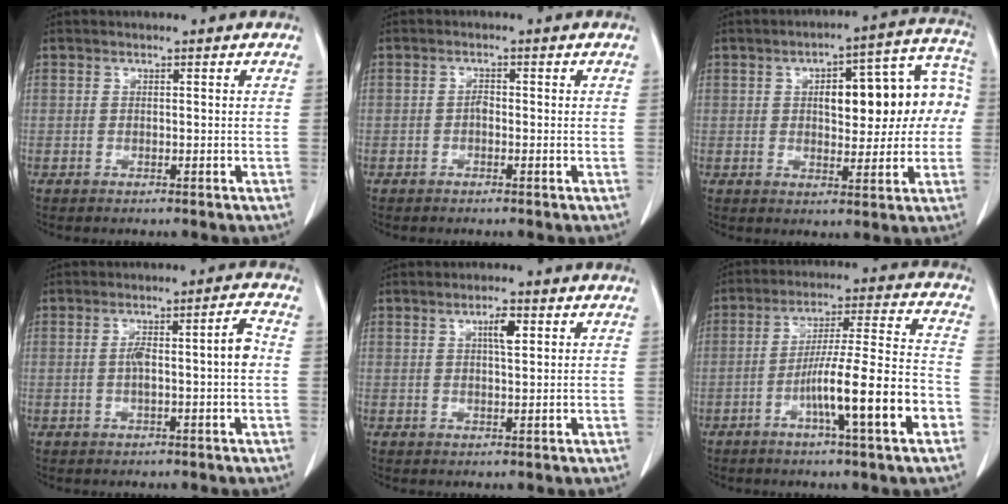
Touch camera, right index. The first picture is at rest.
{"total": 1.1, "force": [-0.3, 0.5, 0.9], "torque": [-0.015, 0.003, -0.008]}
{"total": 14.6, "force": [1.4, 5.4, 13.5], "torque": [-0.170, 0.049, 0.026]}
{"total": 6.2, "force": [-0.2, 0.5, 6.2], "torque": [-0.108, 0.019, 0.000]}
{"total": 3.0, "force": [1.2, 0.6, 2.7], "torque": [-0.047, 0.000, 0.019]}
{"total": 14.4, "force": [-5.4, 0.2, 13.3], "torque": [-0.220, 0.004, -0.088]}